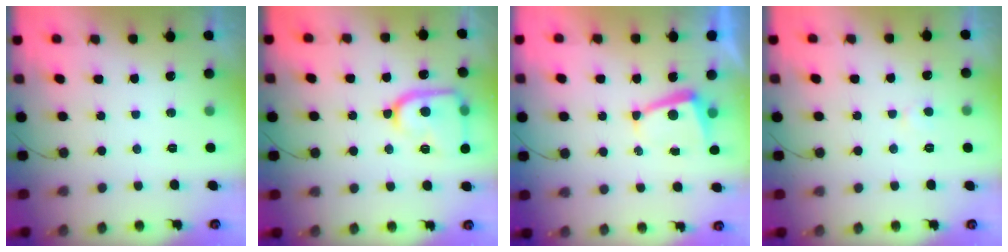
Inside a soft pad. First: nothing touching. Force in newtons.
{"total": 16.4, "press": 16.3, "slide": 1.4}
{"total": 4.7, "press": 4.6, "slide": 0.7}
{"total": 3.7, "press": 3.6, "slide": 0.4}